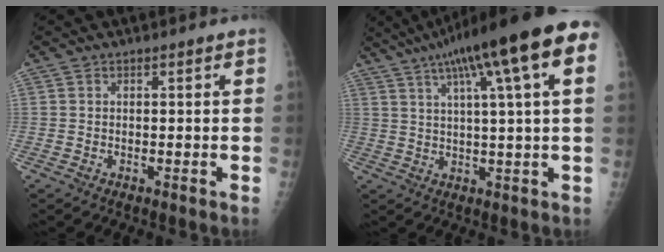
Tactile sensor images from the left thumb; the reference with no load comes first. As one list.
[{"total": 19.4, "force": [8.8, 2.7, 17.1], "torque": [-0.268, 0.021, 0.122]}]